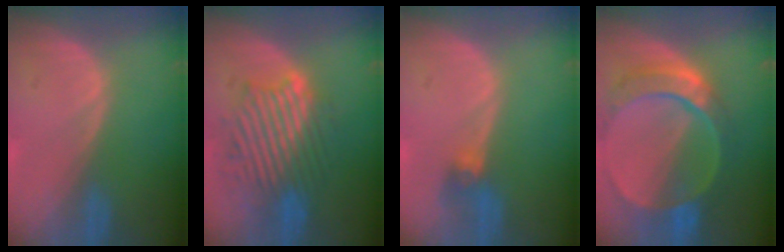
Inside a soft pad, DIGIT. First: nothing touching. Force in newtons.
{"total": 9.8, "press": 9.5, "slide": 2.1}
{"total": 2.8, "press": 2.6, "slide": 1.0}
{"total": 10.2, "press": 8.6, "slide": 5.5}